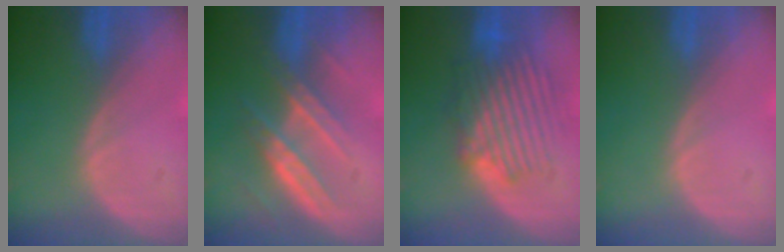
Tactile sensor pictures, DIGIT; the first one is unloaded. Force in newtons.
{"total": 7.2, "press": 6.8, "slide": 2.2}
{"total": 8.5, "press": 8.1, "slide": 2.6}
{"total": 0.0}